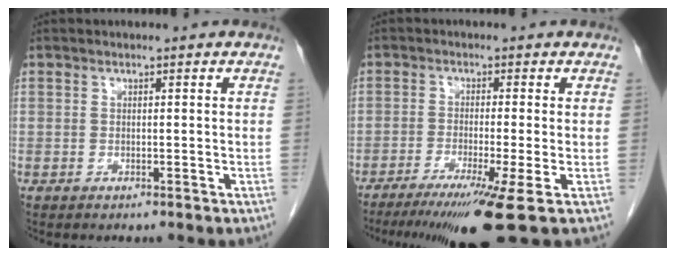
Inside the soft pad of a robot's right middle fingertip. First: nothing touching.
{"total": 9.8, "force": [-6.4, -1.5, 7.3], "torque": [-0.113, -0.031, -0.101]}